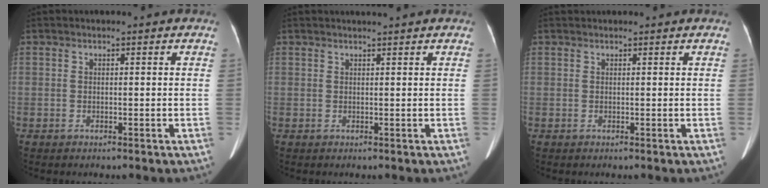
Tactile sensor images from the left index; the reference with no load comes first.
{"total": 1.8, "force": [1.7, -0.5, 0.6], "torque": [-0.006, 0.010, 0.031]}
{"total": 2.0, "force": [2.0, 0.3, 0.4], "torque": [-0.010, 0.027, 0.028]}